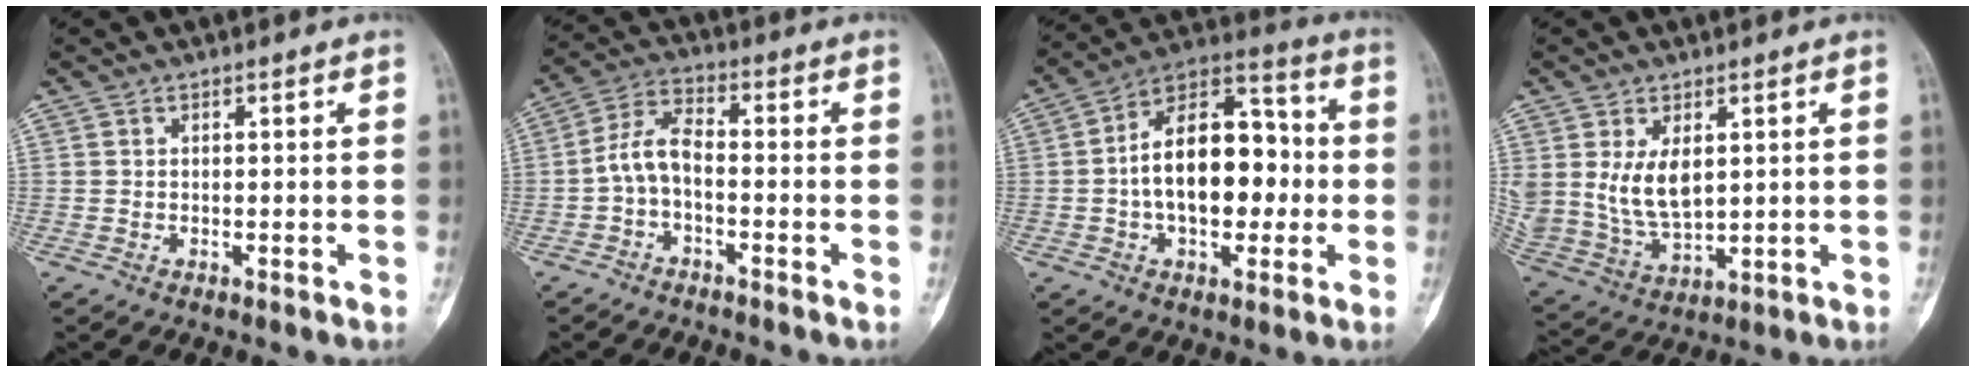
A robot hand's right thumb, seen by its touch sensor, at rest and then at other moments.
{"total": 6.0, "force": [-1.8, 2.8, 5.1], "torque": [-0.105, 0.029, -0.046]}
{"total": 18.4, "force": [-1.0, 11.0, 14.8], "torque": [-0.206, 0.040, -0.023]}
{"total": 9.6, "force": [2.5, 5.8, 7.3], "torque": [-0.134, -0.016, 0.071]}